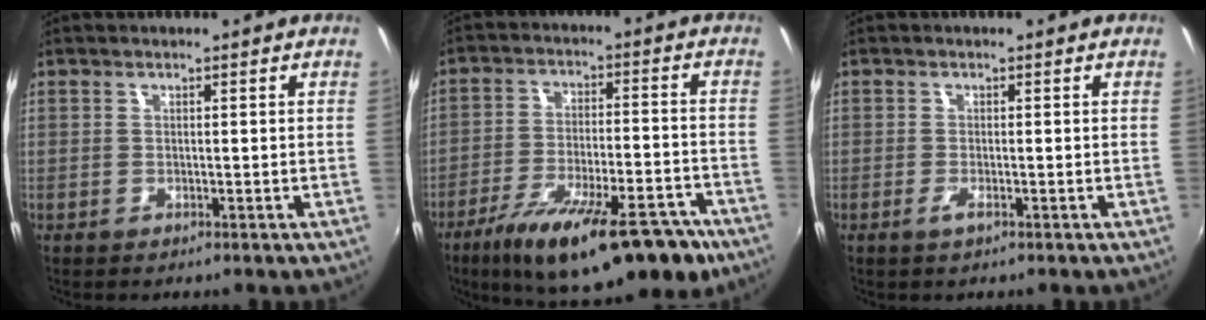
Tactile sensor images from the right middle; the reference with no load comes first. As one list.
[{"total": 21.3, "force": [-14.0, 6.8, 14.5], "torque": [-0.240, -0.041, -0.208]}, {"total": 1.3, "force": [-0.7, 0.1, 1.1], "torque": [-0.022, -0.004, -0.014]}]